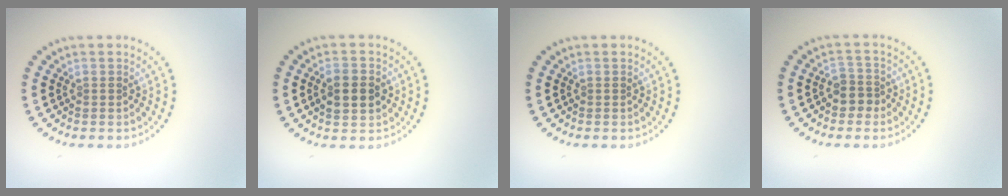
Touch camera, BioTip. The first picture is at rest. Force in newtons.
{"total": 3.2, "press": 3.2, "slide": 0.1}
{"total": 0.0}
{"total": 2.0, "press": 1.7, "slide": 1.0}